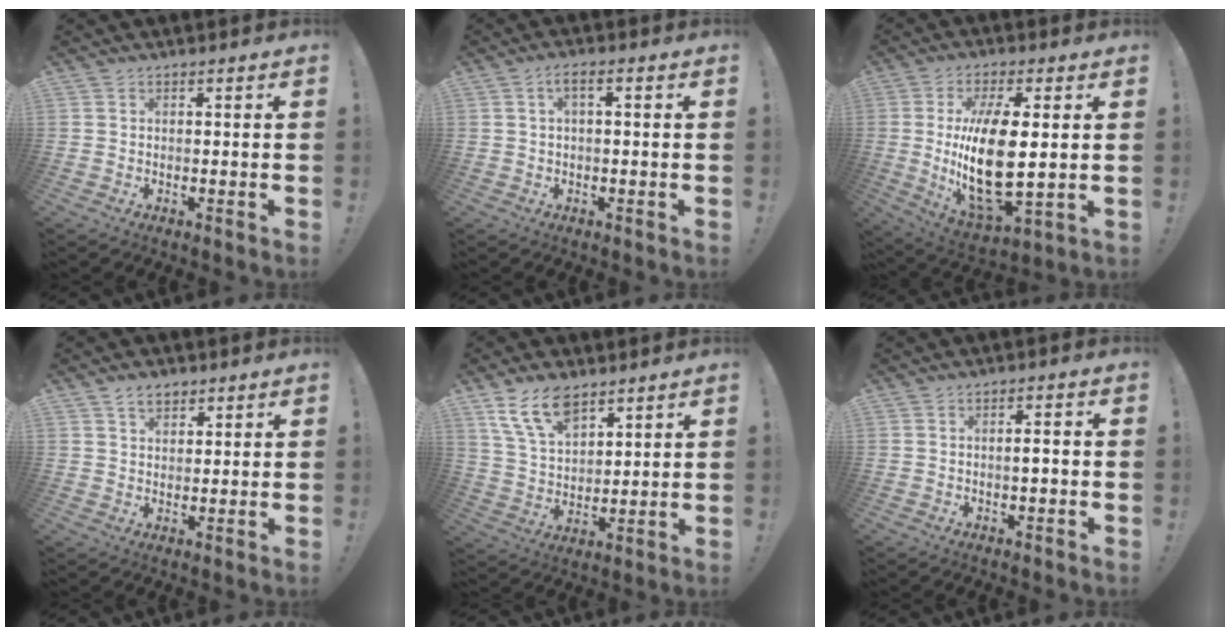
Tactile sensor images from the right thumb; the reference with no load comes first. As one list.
[{"total": 2.9, "force": [-0.1, 0.7, 2.8], "torque": [-0.053, 0.004, -0.002]}, {"total": 19.4, "force": [1.2, 8.2, 17.5], "torque": [-0.342, -0.027, 0.018]}, {"total": 4.5, "force": [2.9, 2.8, 2.0], "torque": [-0.026, -0.009, 0.051]}, {"total": 12.2, "force": [8.4, 6.0, 6.5], "torque": [-0.128, -0.038, 0.163]}, {"total": 2.0, "force": [-0.6, 0.2, 2.0], "torque": [-0.028, 0.000, -0.013]}]